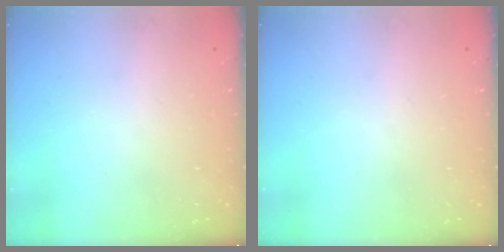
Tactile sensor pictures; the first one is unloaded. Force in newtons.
{"total": 0.0}